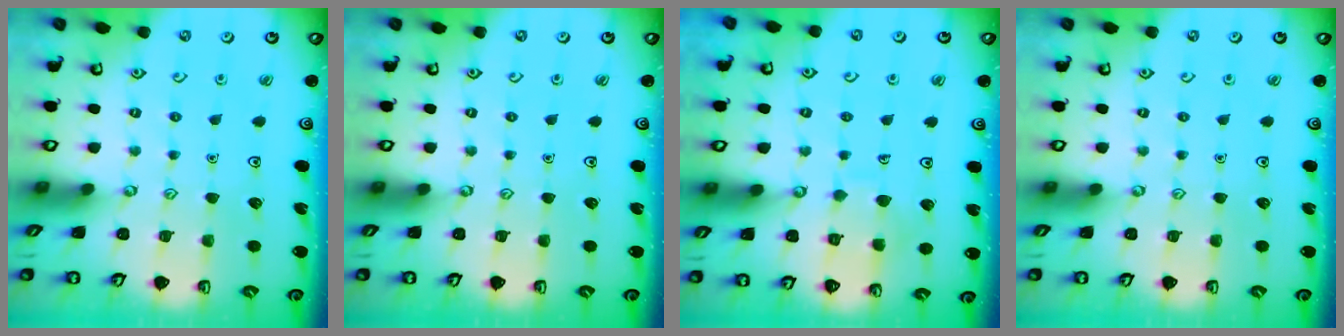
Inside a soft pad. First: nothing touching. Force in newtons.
{"total": 0.0}
{"total": 6.9, "press": 6.9, "slide": 0.7}
{"total": 0.0}